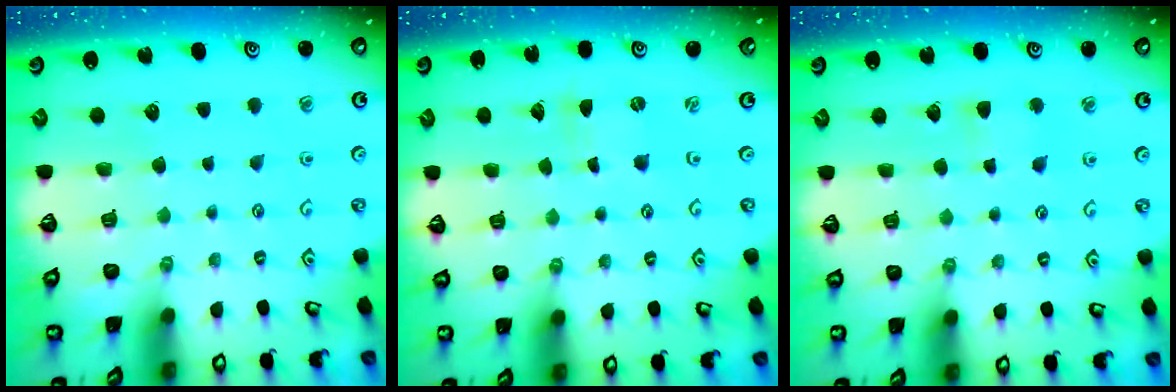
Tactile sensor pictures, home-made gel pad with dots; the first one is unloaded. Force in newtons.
{"total": 0.0}
{"total": 4.4, "press": 4.4, "slide": 0.7}